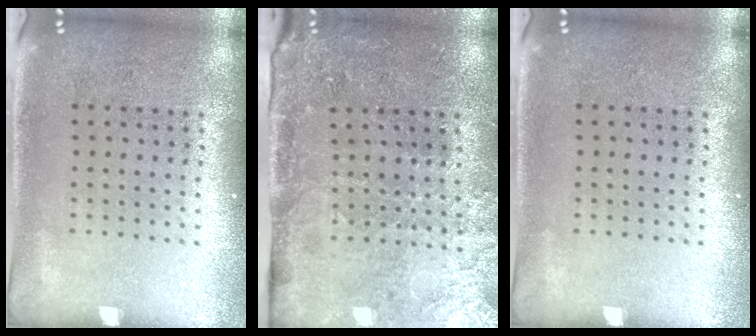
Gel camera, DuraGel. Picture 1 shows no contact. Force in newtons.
{"total": 3.3, "press": 3.3, "slide": 0.3}
{"total": 0.0}